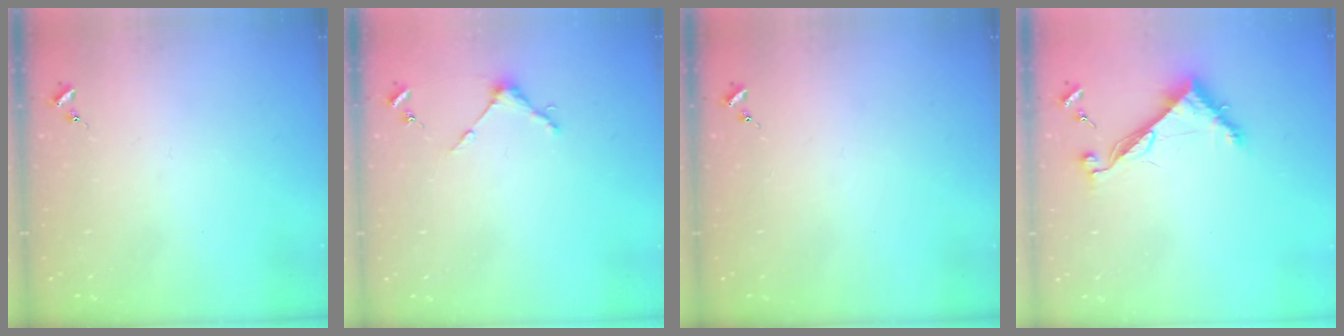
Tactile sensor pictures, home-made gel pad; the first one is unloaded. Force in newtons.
{"total": 4.0, "press": 4.0, "slide": 0.4}
{"total": 0.0}
{"total": 8.2, "press": 8.2, "slide": 0.2}